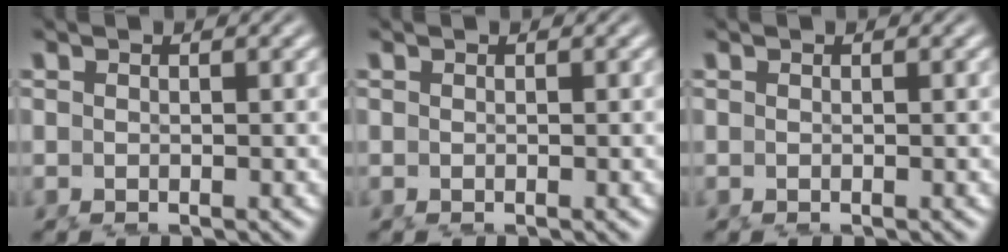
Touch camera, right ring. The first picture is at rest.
{"total": 0.0}
{"total": 0.0}